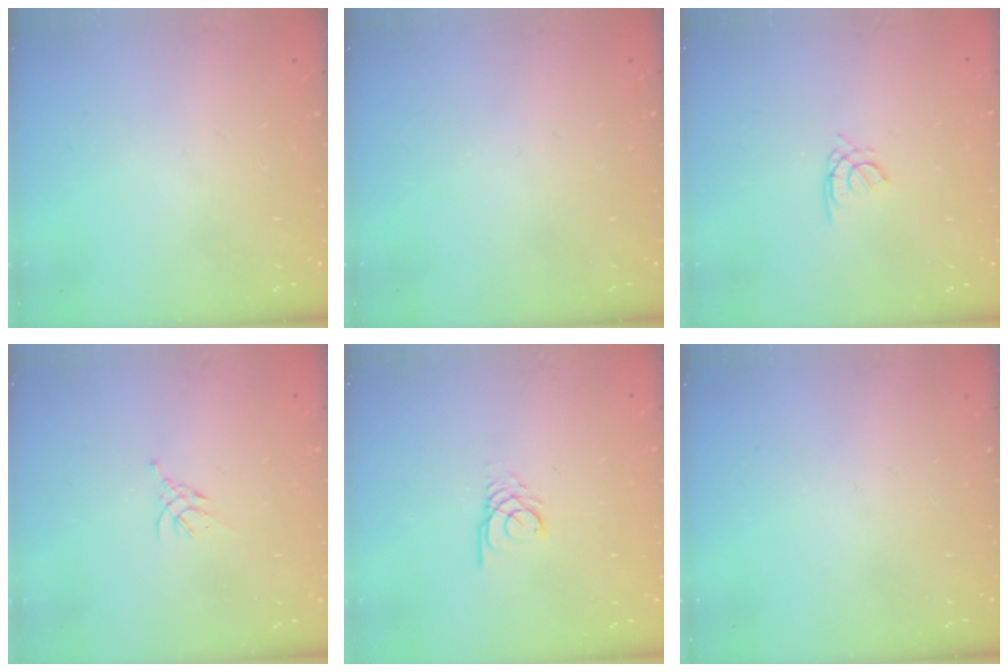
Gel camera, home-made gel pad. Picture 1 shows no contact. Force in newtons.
{"total": 0.0}
{"total": 1.5, "press": 1.4, "slide": 0.4}
{"total": 1.9, "press": 1.8, "slide": 0.5}
{"total": 2.7, "press": 2.7, "slide": 0.3}
{"total": 0.0}